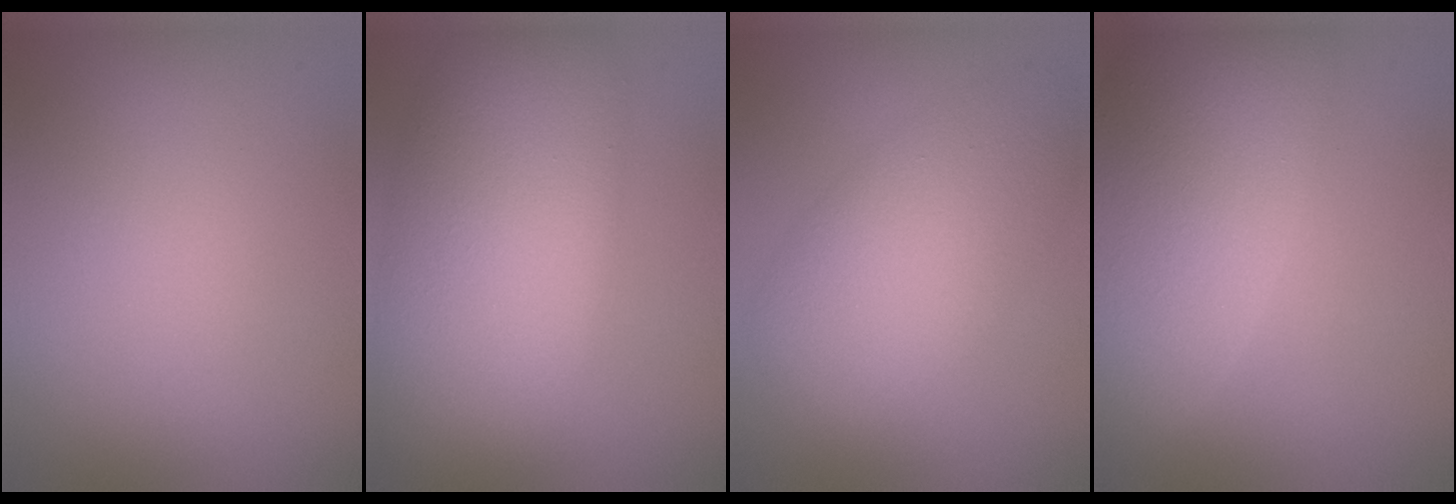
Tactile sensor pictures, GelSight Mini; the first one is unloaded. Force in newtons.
{"total": 10.6, "press": 10.6, "slide": 0.5}
{"total": 6.5, "press": 6.5, "slide": 0.1}
{"total": 10.4, "press": 10.4, "slide": 1.0}